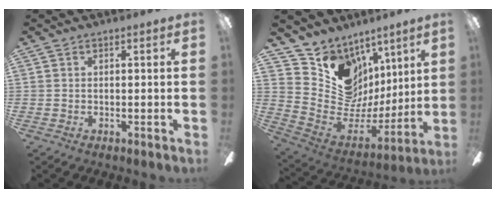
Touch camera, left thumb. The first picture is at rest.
{"total": 14.8, "force": [7.6, 11.9, 4.5], "torque": [-0.079, -0.074, 0.158]}